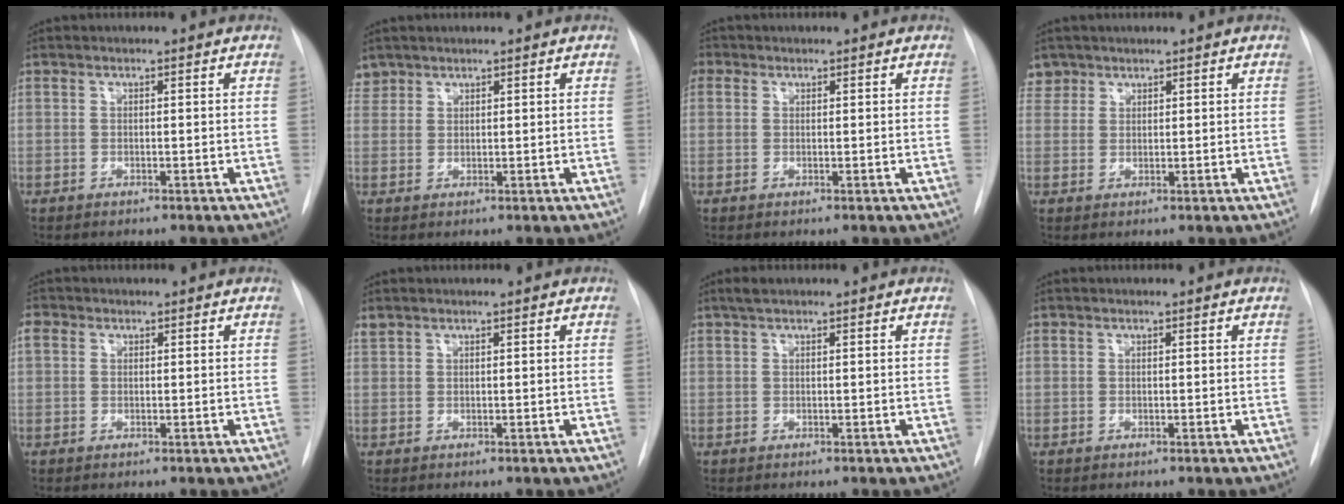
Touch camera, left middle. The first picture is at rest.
{"total": 2.2, "force": [1.9, 1.2, -0.3], "torque": [0.010, 0.009, 0.035]}
{"total": 1.8, "force": [0.7, 1.6, 0.3], "torque": [0.002, 0.008, 0.010]}
{"total": 2.8, "force": [2.1, 1.8, -0.4], "torque": [0.015, 0.005, 0.037]}
{"total": 1.7, "force": [0.6, 1.4, 0.7], "torque": [-0.018, 0.015, 0.010]}
{"total": 0.7, "force": [0.7, 0.2, -0.1], "torque": [-0.003, 0.010, 0.017]}
{"total": 1.4, "force": [1.0, 0.4, 0.8], "torque": [-0.019, 0.014, 0.020]}
{"total": 0.0}